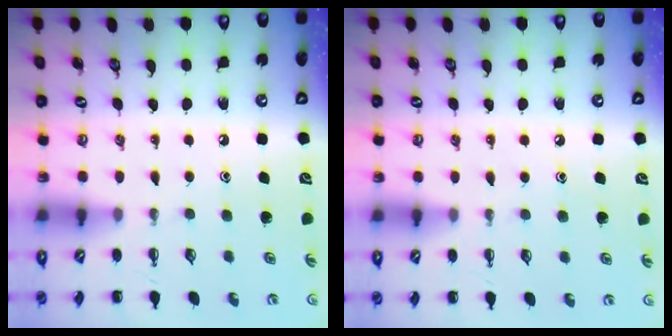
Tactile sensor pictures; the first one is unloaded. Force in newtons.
{"total": 4.6, "press": 4.4, "slide": 1.3}